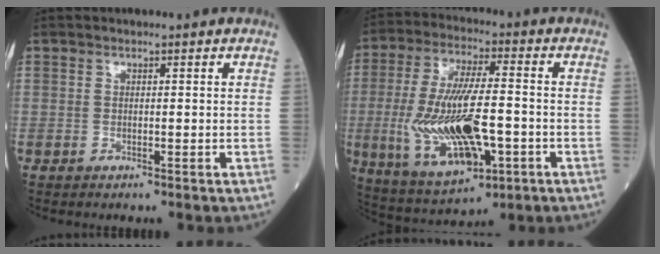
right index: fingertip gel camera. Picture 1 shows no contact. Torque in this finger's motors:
{"motor_torque": [1.08, -0.51, 1.06, 0.21]}